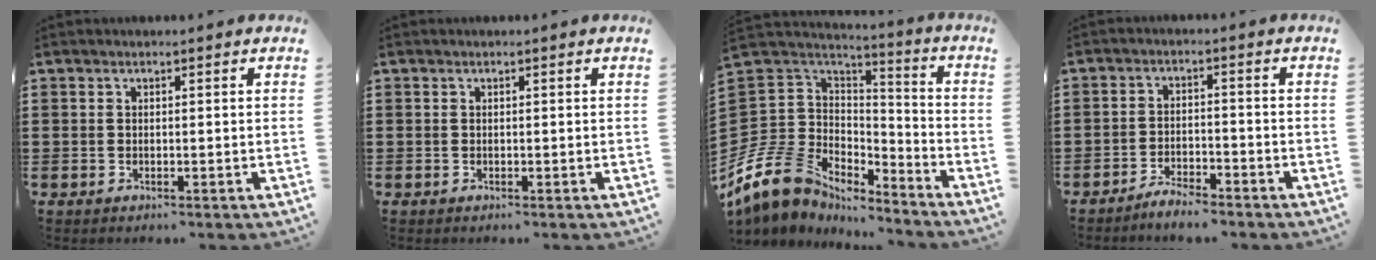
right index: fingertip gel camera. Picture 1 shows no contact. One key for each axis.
{"total": 0.0}
{"total": 11.3, "fx": -7.5, "fy": 7.7, "fz": 3.4, "tx": -0.124, "ty": 0.003, "tz": -0.149}
{"total": 3.4, "fx": -3.3, "fy": 0.2, "fz": 0.2, "tx": -0.010, "ty": 0.005, "tz": -0.069}